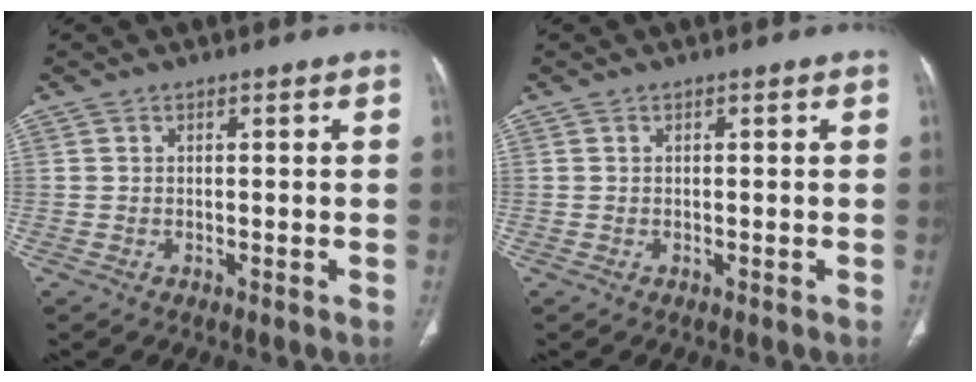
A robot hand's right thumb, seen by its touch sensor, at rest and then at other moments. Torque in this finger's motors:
{"motor_torque": [-0.11, 0.11, -0.10, 0.09, 0.08]}